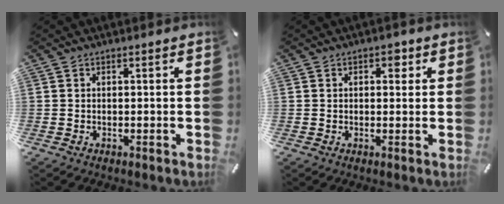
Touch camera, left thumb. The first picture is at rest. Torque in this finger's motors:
{"motor_torque": [-0.09, -0.27, -0.08, 0.05, -0.13]}